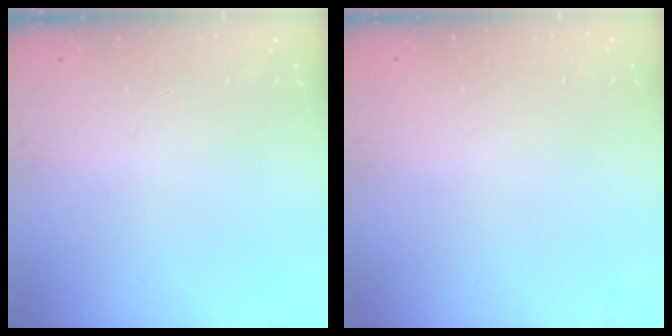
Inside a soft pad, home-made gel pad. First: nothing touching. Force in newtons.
{"total": 0.0}